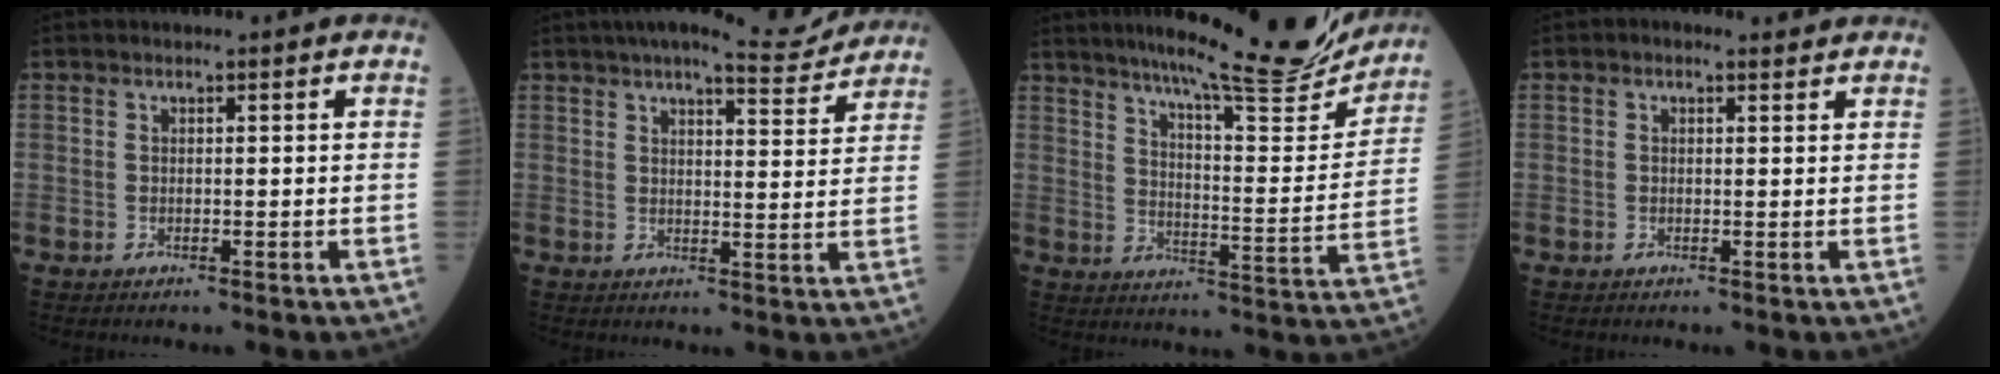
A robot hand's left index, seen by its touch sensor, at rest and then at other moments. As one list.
[{"total": 10.0, "force": [9.4, 0.8, 3.4], "torque": [-0.045, 0.002, 0.116]}, {"total": 19.6, "force": [17.5, 1.3, 8.7], "torque": [-0.128, -0.039, 0.232]}, {"total": 1.5, "force": [1.0, 0.8, 0.7], "torque": [-0.016, 0.014, 0.011]}]